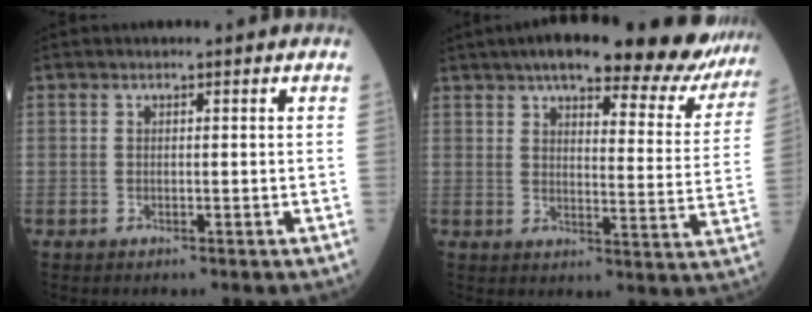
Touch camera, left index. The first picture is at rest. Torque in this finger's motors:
{"motor_torque": [0.58, -0.75, 1.05, 0.18]}